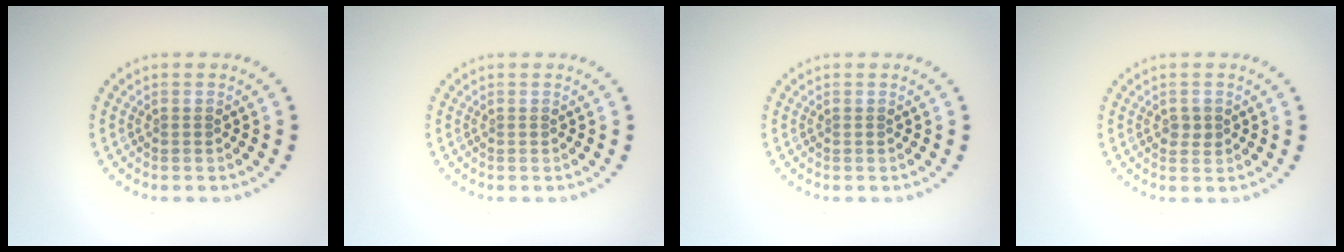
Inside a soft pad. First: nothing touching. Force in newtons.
{"total": 0.0}
{"total": 0.0}
{"total": 1.2, "press": 1.2, "slide": 0.1}